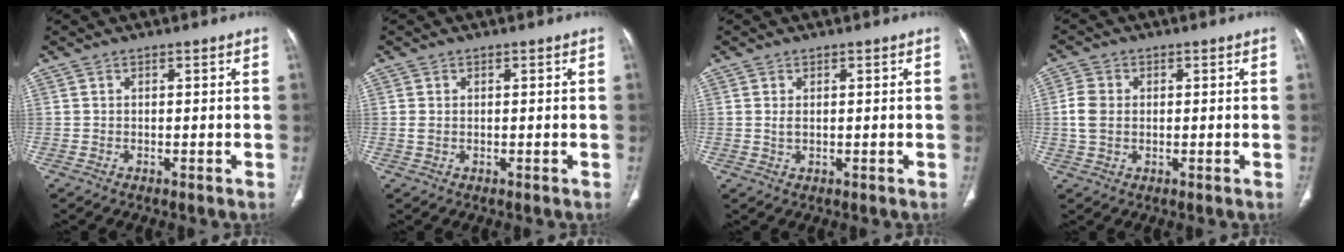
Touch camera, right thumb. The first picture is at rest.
{"total": 1.2, "force": [0.1, 0.8, 0.8], "torque": [-0.023, 0.004, 0.003]}
{"total": 1.5, "force": [0.3, 0.9, 1.2], "torque": [-0.026, -0.003, 0.009]}
{"total": 4.8, "force": [0.2, 3.6, 3.2], "torque": [-0.068, 0.008, 0.002]}